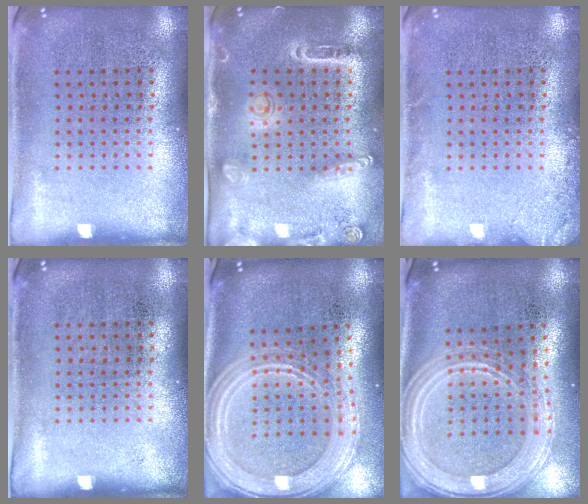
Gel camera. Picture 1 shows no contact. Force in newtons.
{"total": 1.6, "press": 1.5, "slide": 0.6}
{"total": 1.3, "press": 1.3, "slide": 0.2}
{"total": 0.0}
{"total": 3.0, "press": 2.5, "slide": 1.6}
{"total": 2.4, "press": 2.0, "slide": 1.3}